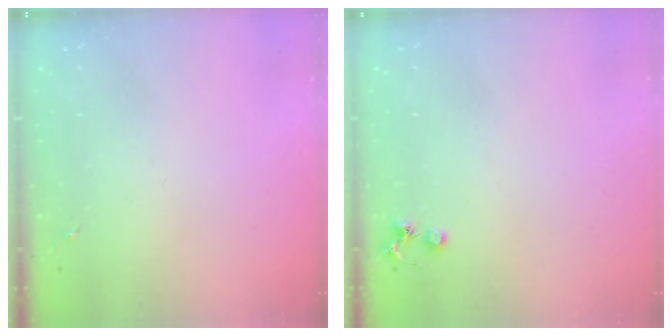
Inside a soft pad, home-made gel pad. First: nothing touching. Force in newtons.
{"total": 3.6, "press": 3.5, "slide": 0.5}